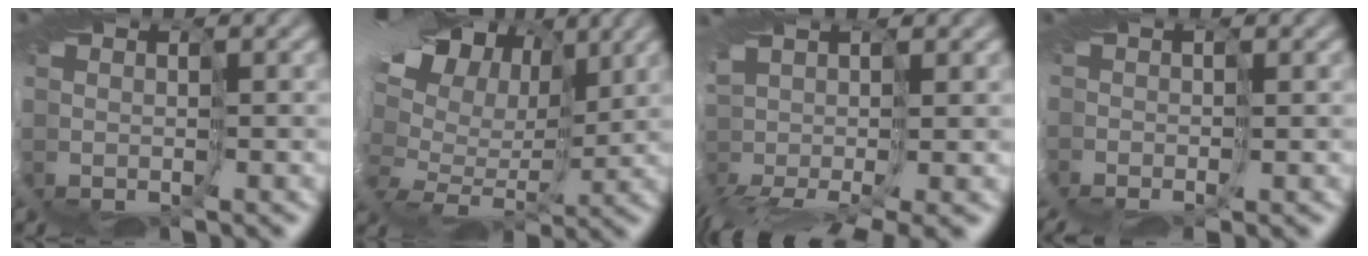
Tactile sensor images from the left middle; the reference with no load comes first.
{"total": 15.5, "force": [6.9, 10.0, 9.7], "torque": [-0.211, 0.059, 0.100]}
{"total": 10.4, "force": [-3.1, 4.0, 9.1], "torque": [-0.168, -0.039, -0.028]}
{"total": 3.0, "force": [-1.1, 0.5, 2.7], "torque": [-0.048, -0.001, -0.022]}